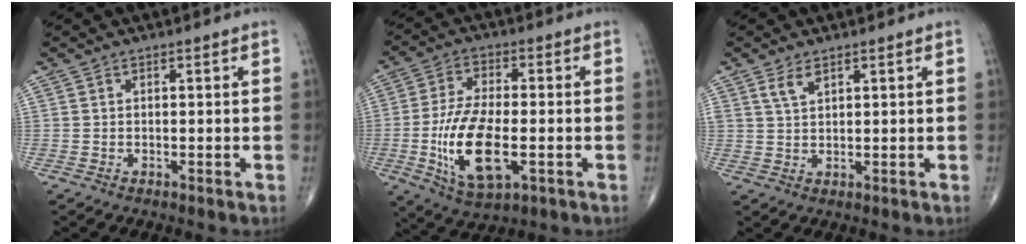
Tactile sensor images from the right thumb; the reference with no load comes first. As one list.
[{"total": 14.5, "force": [-3.2, 6.3, 12.6], "torque": [-0.245, 0.001, -0.052]}, {"total": 2.9, "force": [1.8, 1.3, 1.8], "torque": [-0.034, -0.006, 0.041]}]